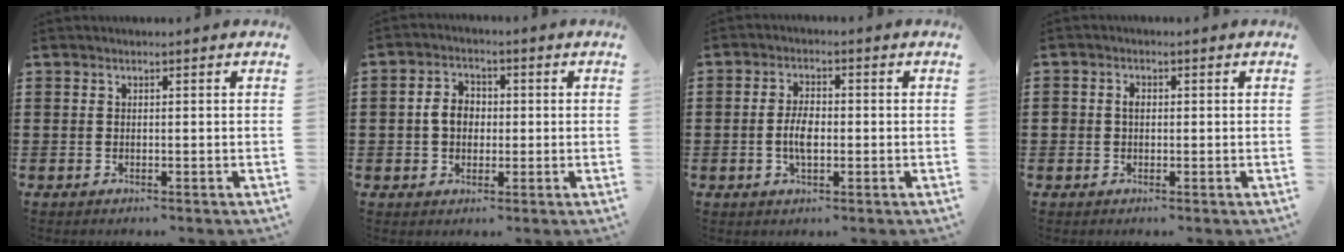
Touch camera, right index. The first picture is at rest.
{"total": 3.9, "force": [-0.1, 2.9, 2.6], "torque": [-0.061, 0.009, -0.006]}
{"total": 4.3, "force": [-0.7, 1.8, 3.8], "torque": [-0.085, -0.003, -0.016]}
{"total": 1.6, "force": [0.1, 1.3, 0.9], "torque": [-0.019, 0.008, 0.001]}